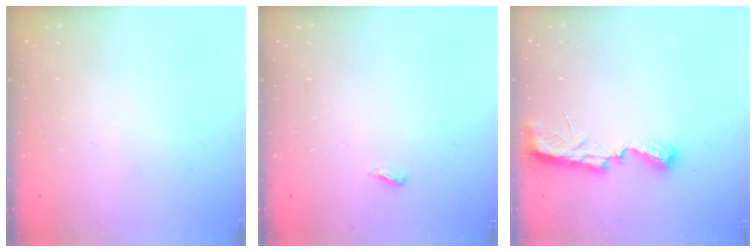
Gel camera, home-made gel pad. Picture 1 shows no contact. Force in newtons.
{"total": 3.7, "press": 3.6, "slide": 1.0}
{"total": 7.0, "press": 7.0, "slide": 0.6}